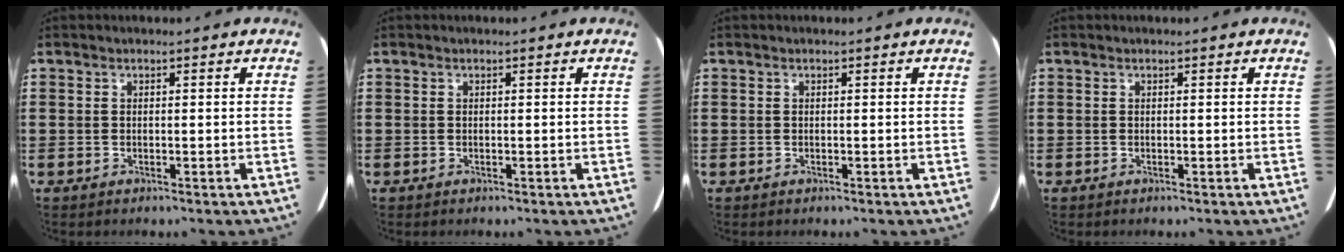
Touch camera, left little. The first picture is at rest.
{"total": 0.0}
{"total": 0.0}
{"total": 0.0}